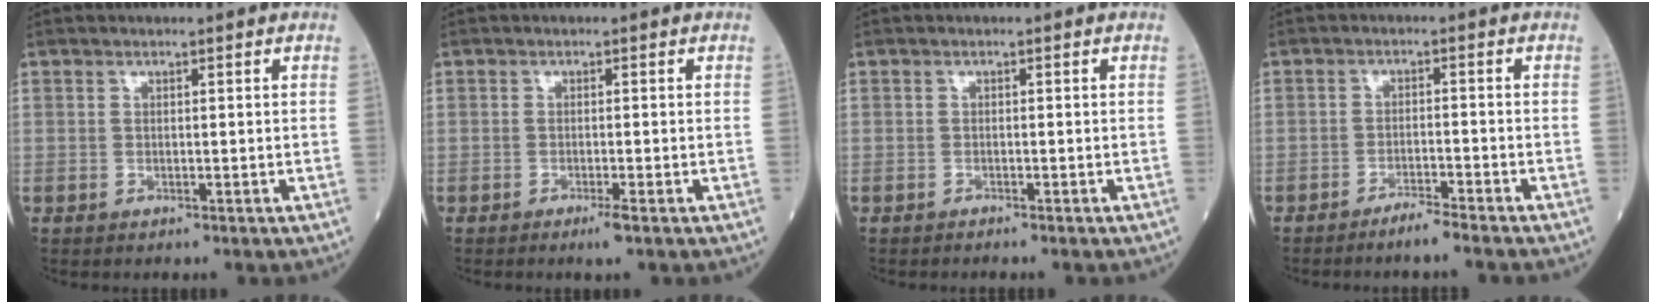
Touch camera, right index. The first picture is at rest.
{"total": 1.7, "force": [-1.0, -0.2, 1.4], "torque": [-0.027, -0.005, -0.018]}
{"total": 1.1, "force": [-1.0, 0.0, 0.5], "torque": [-0.007, 0.000, -0.013]}
{"total": 3.1, "force": [-2.8, -0.4, 1.5], "torque": [-0.029, -0.005, -0.053]}